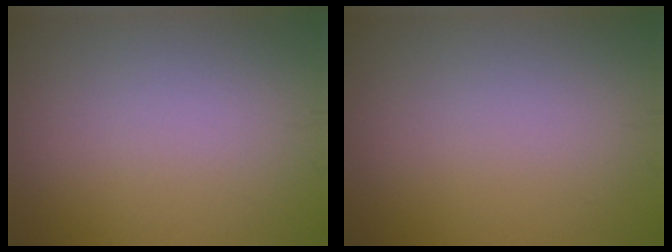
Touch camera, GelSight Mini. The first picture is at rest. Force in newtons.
{"total": 0.0}